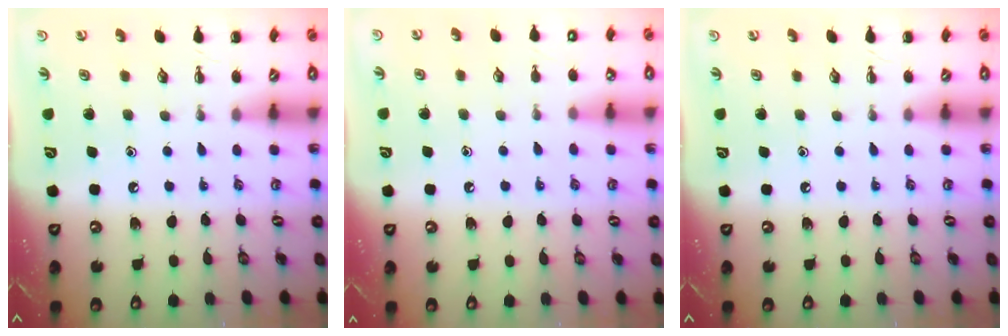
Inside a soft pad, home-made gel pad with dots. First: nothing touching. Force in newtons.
{"total": 6.9, "press": 6.5, "slide": 2.3}
{"total": 0.0}